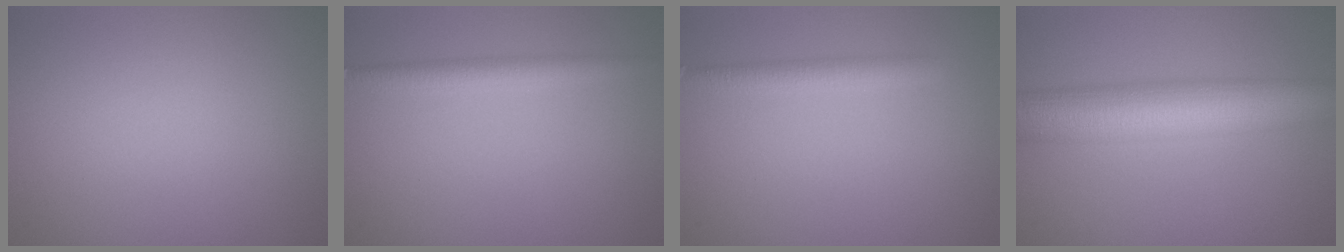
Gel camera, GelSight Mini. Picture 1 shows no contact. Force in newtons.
{"total": 2.6, "press": 2.6, "slide": 0.1}
{"total": 2.3, "press": 2.3, "slide": 0.1}
{"total": 9.4, "press": 9.3, "slide": 0.2}